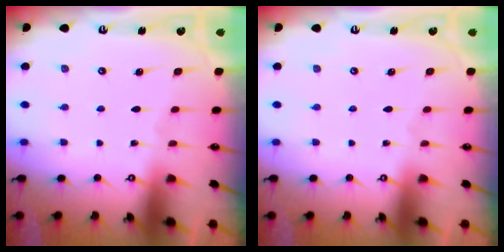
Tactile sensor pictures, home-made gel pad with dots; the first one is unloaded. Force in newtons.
{"total": 0.0}